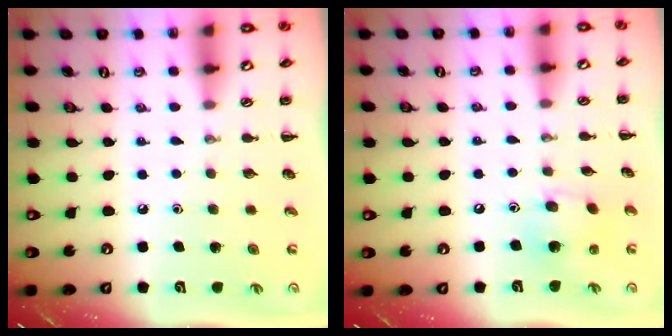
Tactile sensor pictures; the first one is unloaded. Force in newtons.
{"total": 7.2, "press": 6.9, "slide": 2.0}